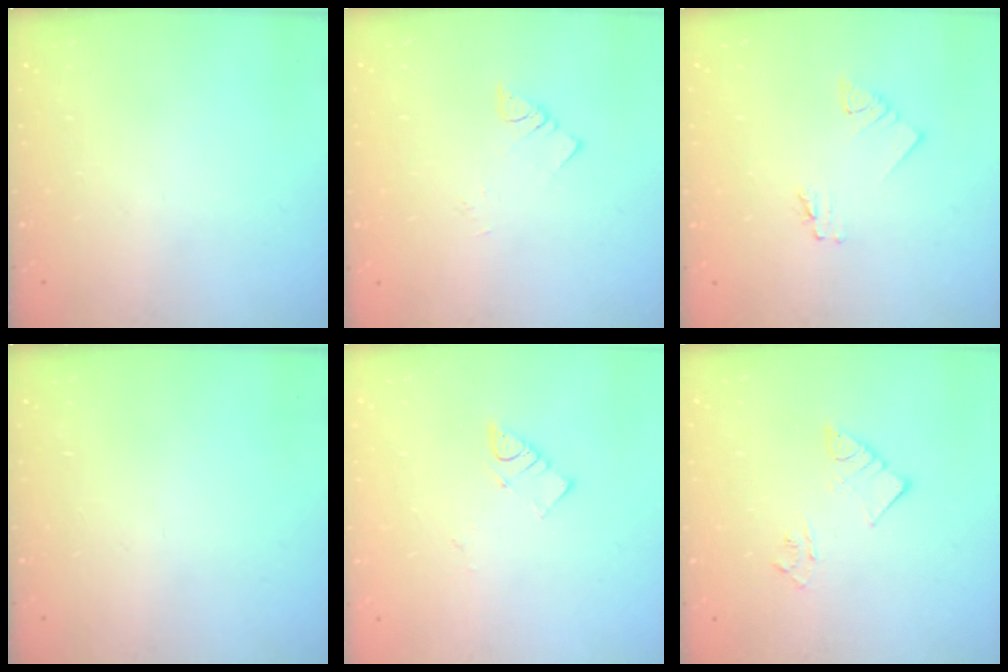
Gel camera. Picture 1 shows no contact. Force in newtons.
{"total": 1.9, "press": 1.9, "slide": 0.1}
{"total": 1.2, "press": 1.2, "slide": 0.1}
{"total": 0.0}
{"total": 3.9, "press": 3.9, "slide": 0.5}
{"total": 5.5, "press": 5.5, "slide": 0.4}